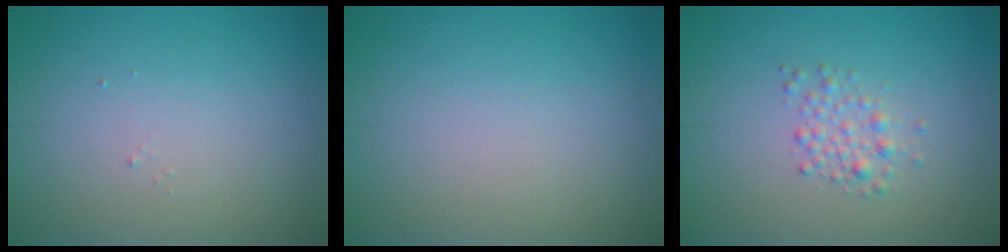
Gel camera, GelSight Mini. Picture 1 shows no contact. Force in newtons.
{"total": 0.0}
{"total": 1.8, "press": 1.8, "slide": 0.0}